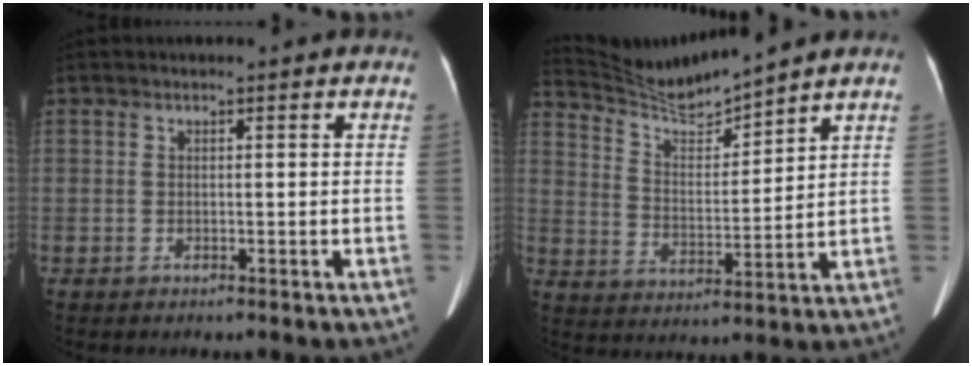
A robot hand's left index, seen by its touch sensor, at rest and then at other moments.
{"total": 7.2, "force": [7.0, -1.4, 0.8], "torque": [-0.031, -0.005, 0.147]}